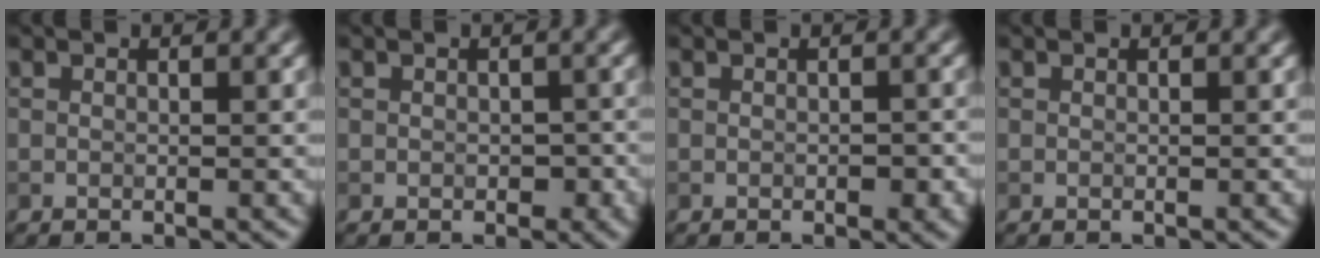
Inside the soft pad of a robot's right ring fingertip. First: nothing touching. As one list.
[{"total": 1.4, "force": [-0.3, 1.0, 0.9], "torque": [-0.013, -0.006, -0.004]}, {"total": 1.3, "force": [-0.3, 0.7, 1.1], "torque": [-0.013, -0.002, -0.002]}, {"total": 0.0}]